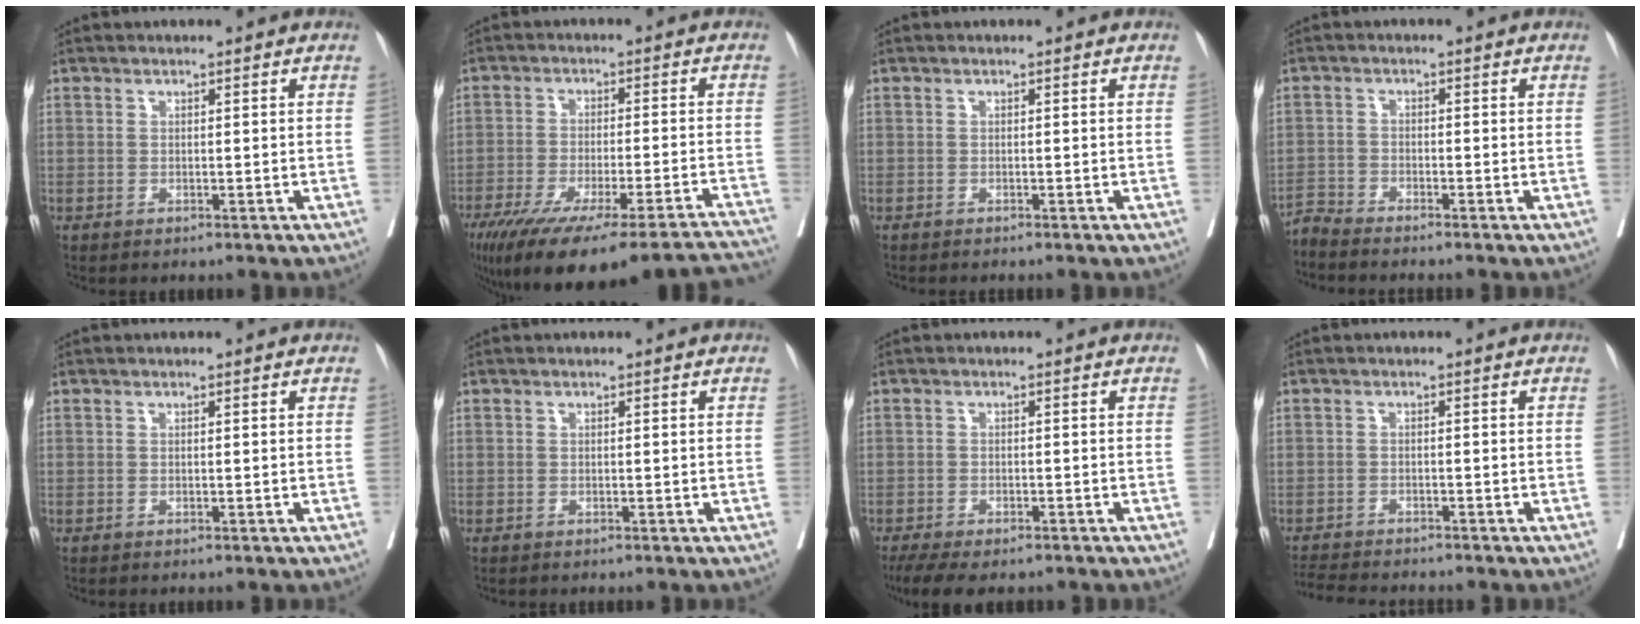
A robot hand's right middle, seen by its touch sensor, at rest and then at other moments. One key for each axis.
{"total": 27.8, "fx": -23.9, "fy": 1.8, "fz": 14.2, "tx": -0.167, "ty": -0.051, "tz": -0.324}
{"total": 0.7, "fx": -0.7, "fy": 0.0, "fz": 0.1, "tx": -0.009, "ty": -0.004, "tz": -0.017}
{"total": 3.2, "fx": -3.0, "fy": -0.9, "fz": -0.4, "tx": 0.007, "ty": -0.019, "tz": -0.062}
{"total": 0.0}
{"total": 0.0}
{"total": 7.8, "fx": -6.1, "fy": 2.8, "fz": 4.0, "tx": -0.063, "ty": -0.010, "tz": -0.092}
{"total": 6.1, "fx": -5.9, "fy": 0.4, "fz": 1.7, "tx": -0.028, "ty": -0.016, "tz": -0.099}